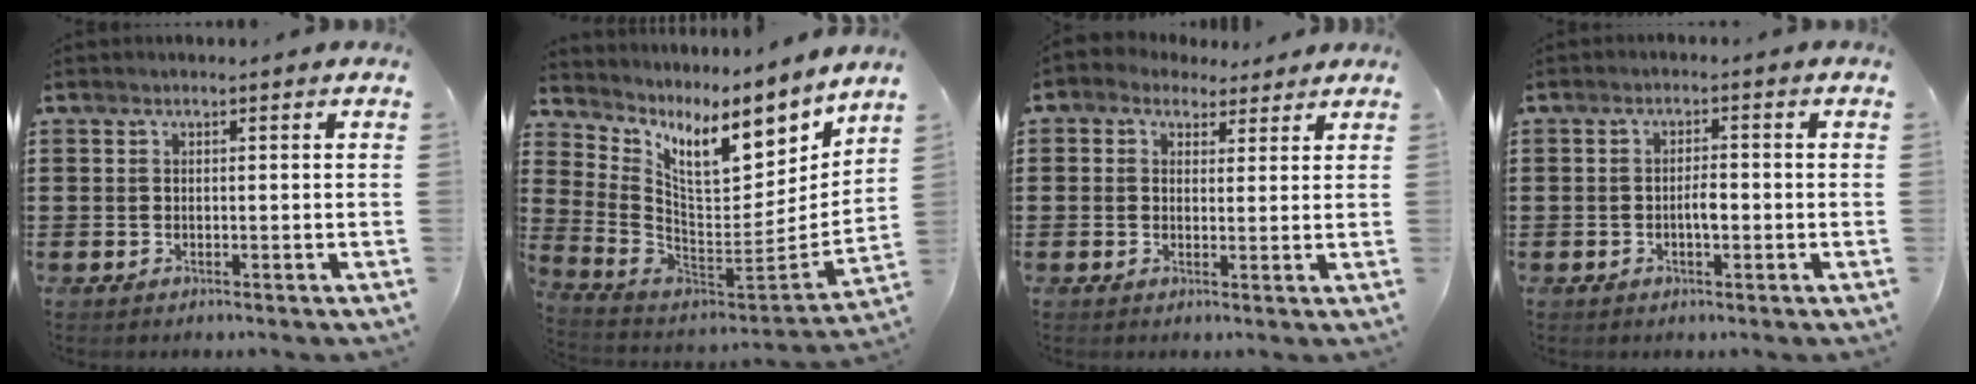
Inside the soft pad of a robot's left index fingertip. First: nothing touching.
{"total": 11.4, "force": [7.2, 3.9, 8.0], "torque": [-0.168, -0.046, 0.123]}
{"total": 2.3, "force": [1.5, 1.6, 0.5], "torque": [-0.019, 0.007, 0.027]}
{"total": 2.6, "force": [-0.6, 0.9, 2.4], "torque": [-0.038, 0.002, -0.014]}